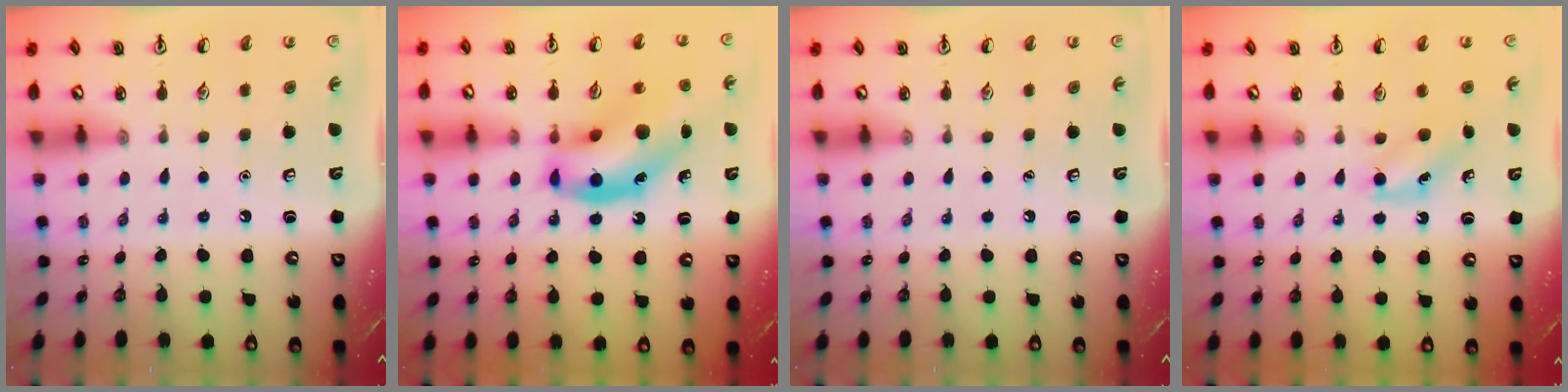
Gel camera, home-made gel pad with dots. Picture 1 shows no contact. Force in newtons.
{"total": 17.4, "press": 16.9, "slide": 4.5}
{"total": 0.0}
{"total": 4.4, "press": 4.2, "slide": 1.4}